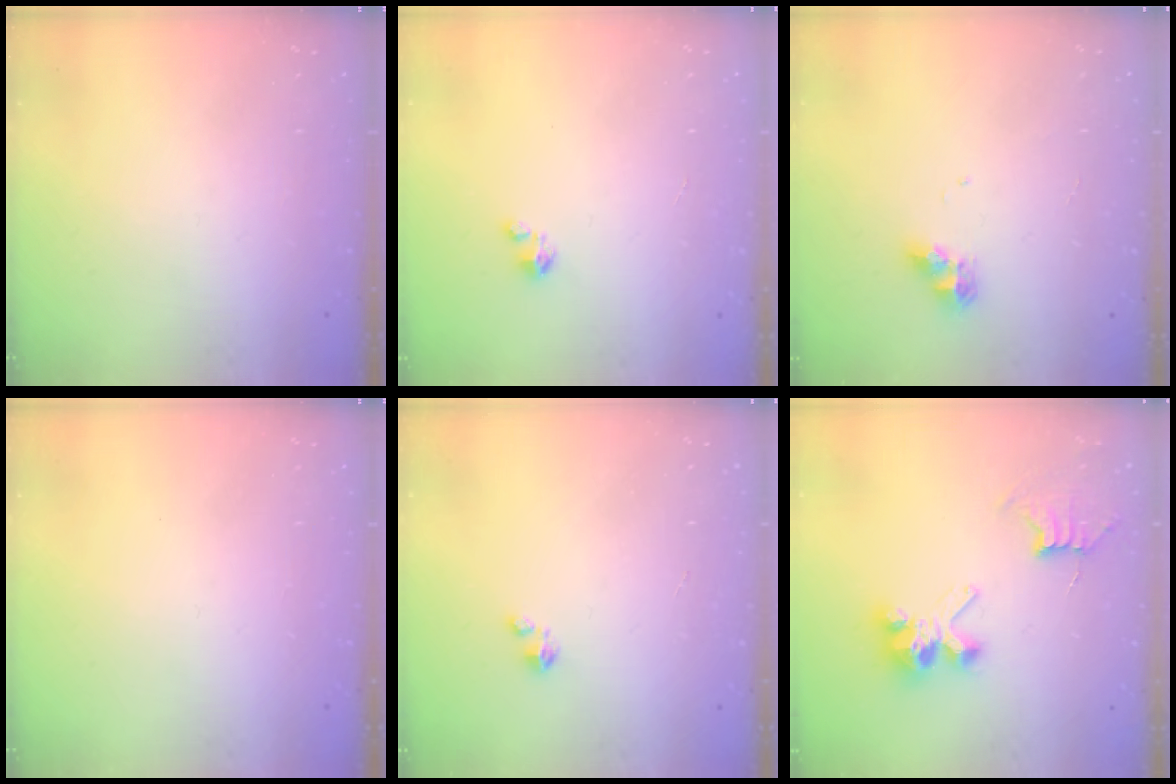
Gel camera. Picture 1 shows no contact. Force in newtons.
{"total": 1.8, "press": 1.8, "slide": 0.1}
{"total": 7.8, "press": 7.8, "slide": 0.8}
{"total": 0.0}
{"total": 1.4, "press": 1.4, "slide": 0.2}
{"total": 7.8, "press": 7.8, "slide": 0.6}